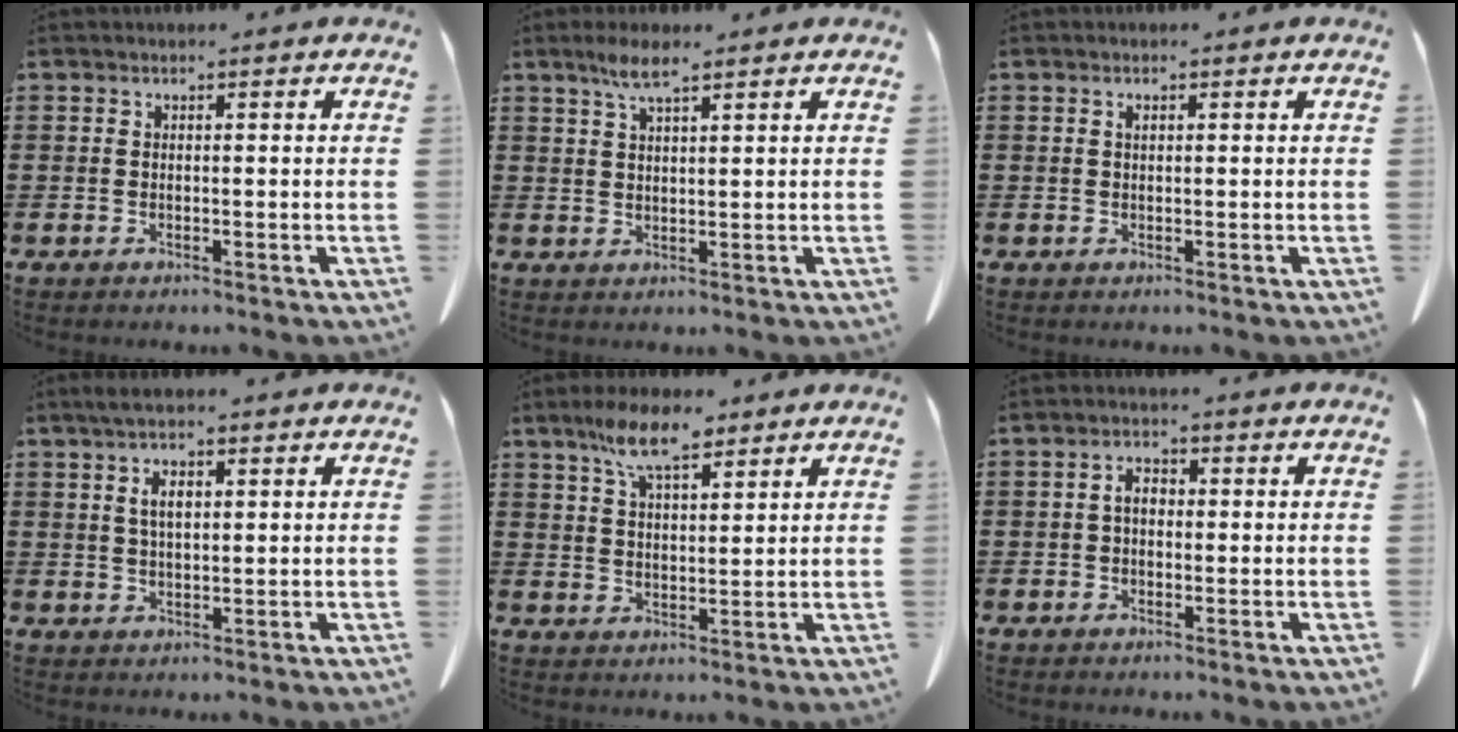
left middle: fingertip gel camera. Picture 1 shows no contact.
{"total": 4.2, "force": [2.7, 0.8, 3.1], "torque": [-0.068, 0.003, 0.049]}
{"total": 0.8, "force": [0.3, 0.2, 0.7], "torque": [-0.016, -0.001, 0.006]}
{"total": 3.9, "force": [1.5, 1.4, 3.4], "torque": [-0.062, 0.002, 0.024]}
{"total": 8.6, "force": [6.1, 2.6, 5.5], "torque": [-0.121, -0.002, 0.111]}
{"total": 2.9, "force": [0.2, 1.6, 2.4], "torque": [-0.049, 0.008, 0.001]}